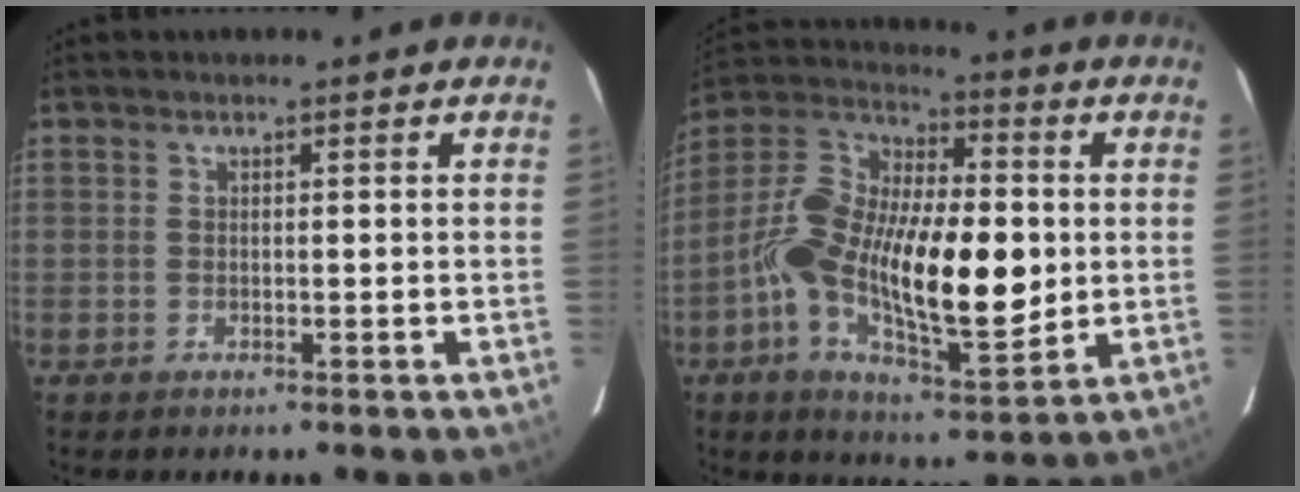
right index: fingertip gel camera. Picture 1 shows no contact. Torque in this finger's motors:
{"motor_torque": [1.82, -0.32, 1.06, 0.21]}